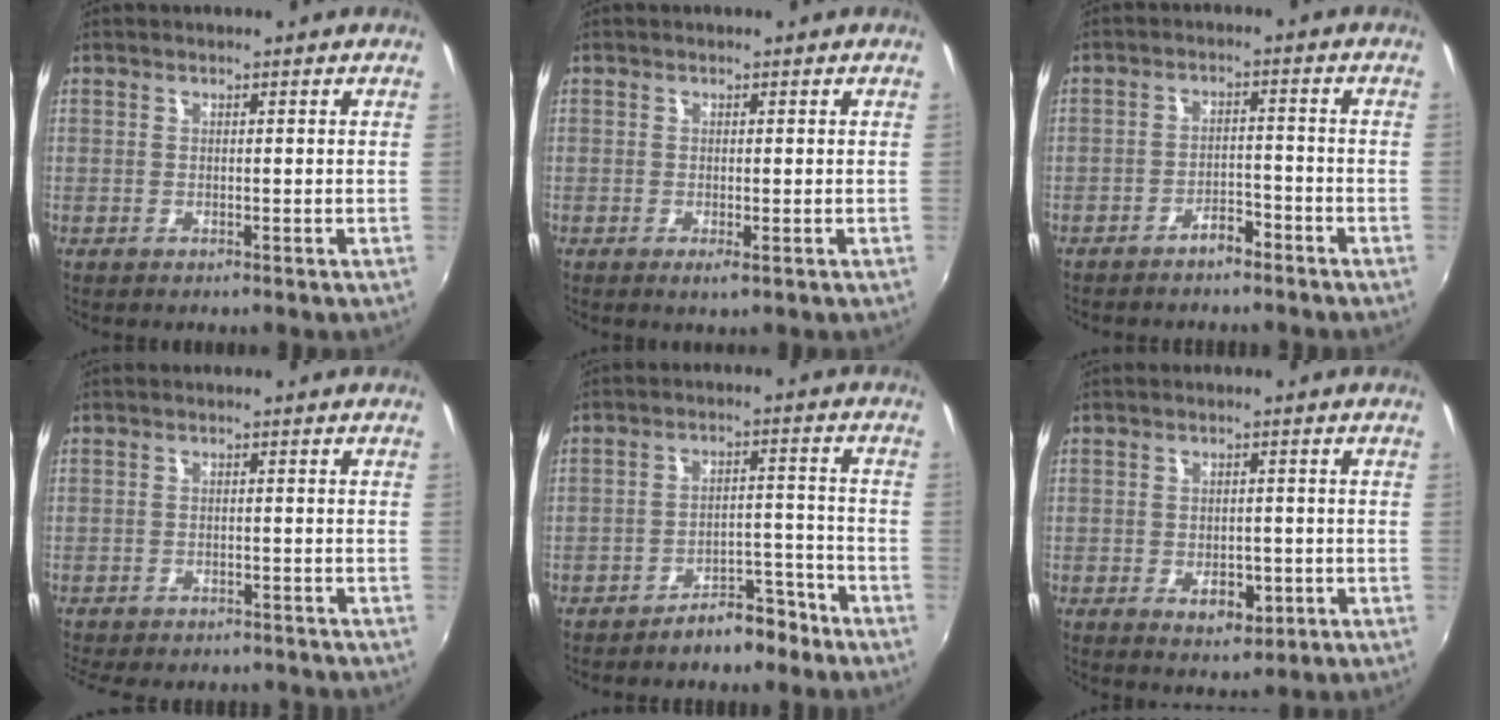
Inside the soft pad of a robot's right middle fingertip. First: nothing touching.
{"total": 1.2, "force": [-0.4, 0.2, 1.1], "torque": [-0.022, -0.005, -0.006]}
{"total": 3.8, "force": [-3.2, 1.4, 1.5], "torque": [-0.039, 0.011, -0.046]}
{"total": 10.7, "force": [-9.3, 3.2, 4.1], "torque": [-0.096, -0.019, -0.132]}
{"total": 6.8, "force": [-5.6, 2.8, 2.6], "torque": [-0.044, 0.026, -0.073]}
{"total": 5.3, "force": [-2.0, 3.3, 3.6], "torque": [-0.066, -0.007, -0.024]}